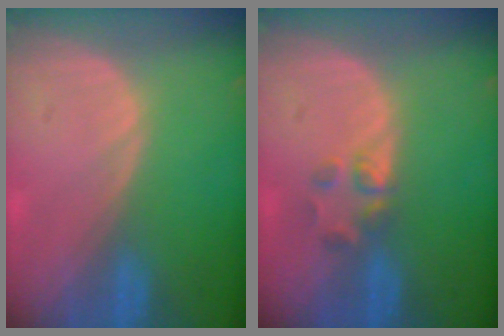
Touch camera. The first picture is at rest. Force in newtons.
{"total": 2.6, "press": 2.4, "slide": 0.9}